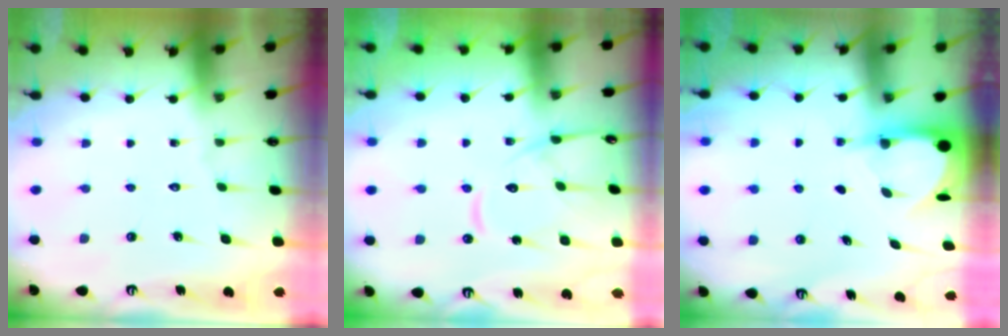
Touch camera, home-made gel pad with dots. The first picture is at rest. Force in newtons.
{"total": 11.5, "press": 11.5, "slide": 0.6}
{"total": 3.9, "press": 3.9, "slide": 0.3}